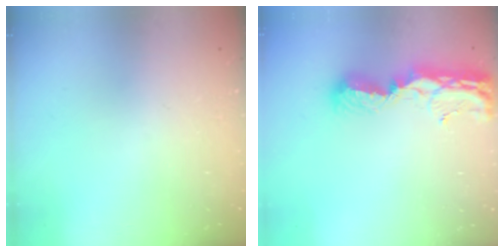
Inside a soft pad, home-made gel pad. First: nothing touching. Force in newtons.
{"total": 10.1, "press": 10.0, "slide": 0.8}